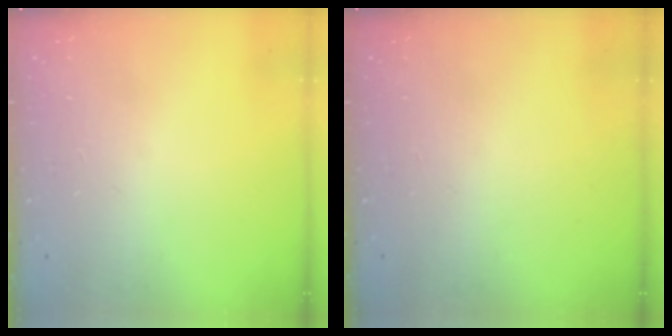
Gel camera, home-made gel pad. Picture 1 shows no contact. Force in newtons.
{"total": 0.0}